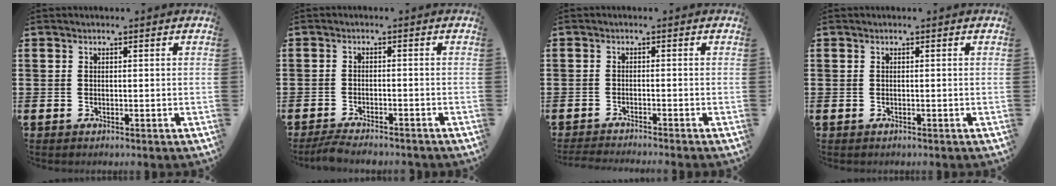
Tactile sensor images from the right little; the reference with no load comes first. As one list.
[{"total": 2.4, "force": [-2.3, 0.2, 0.7], "torque": [-0.013, 0.006, -0.047]}, {"total": 1.3, "force": [-1.3, -0.3, 0.2], "torque": [-0.002, 0.000, -0.025]}, {"total": 0.0}]